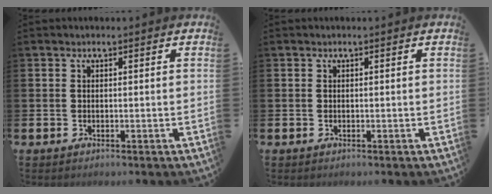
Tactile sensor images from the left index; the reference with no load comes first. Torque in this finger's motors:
{"motor_torque": [0.00, 0.00, 0.00, 0.01]}